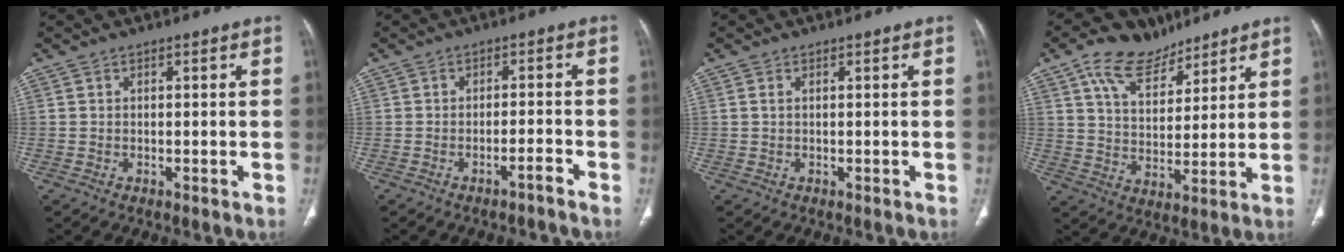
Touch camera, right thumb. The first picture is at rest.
{"total": 2.2, "force": [-1.8, 0.1, 1.3], "torque": [-0.029, 0.019, -0.027]}
{"total": 0.7, "force": [0.3, 0.2, 0.6], "torque": [-0.019, 0.006, 0.007]}
{"total": 12.3, "force": [8.0, 7.0, 6.0], "torque": [-0.080, -0.033, 0.145]}